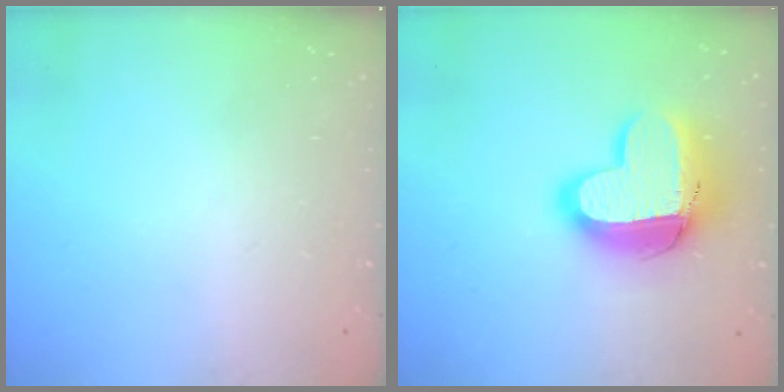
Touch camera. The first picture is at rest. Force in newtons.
{"total": 16.3, "press": 16.2, "slide": 1.4}